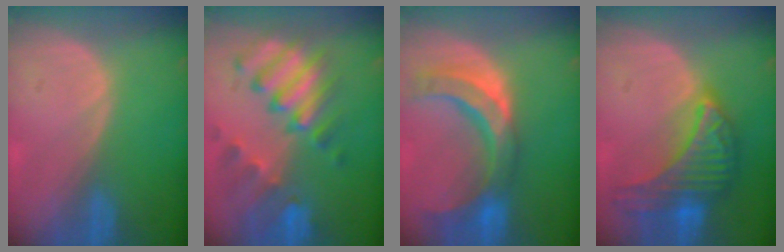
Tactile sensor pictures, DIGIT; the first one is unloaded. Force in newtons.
{"total": 10.3, "press": 8.9, "slide": 5.1}
{"total": 11.1, "press": 9.5, "slide": 5.7}
{"total": 10.0, "press": 10.0, "slide": 0.5}